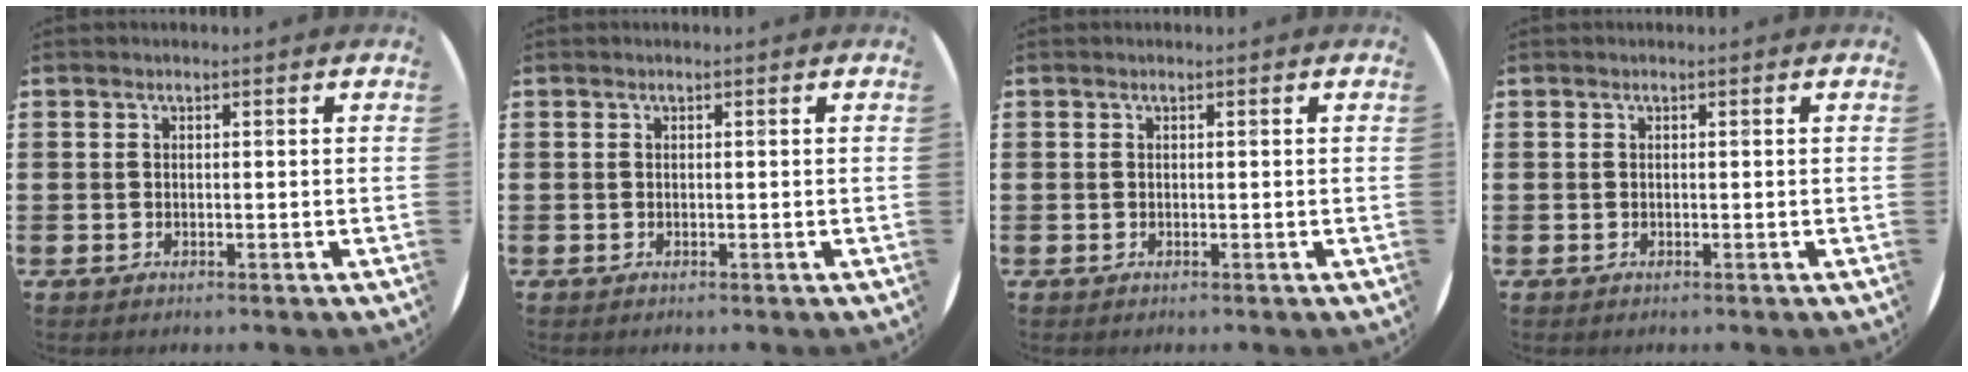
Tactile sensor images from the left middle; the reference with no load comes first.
{"total": 0.0}
{"total": 0.0}
{"total": 0.0}